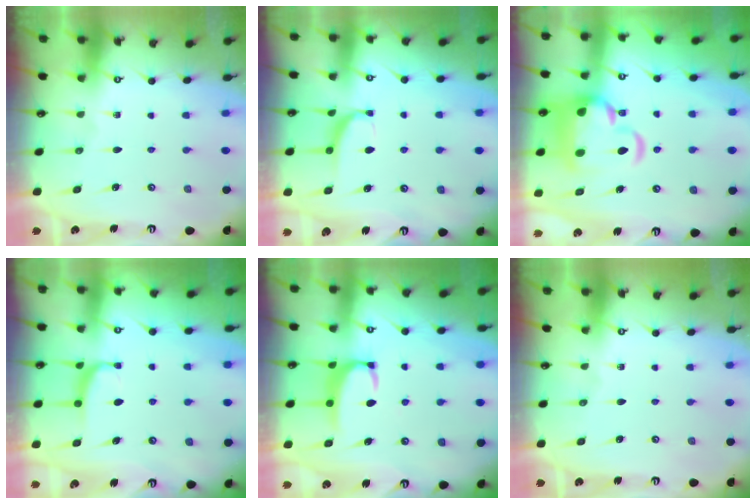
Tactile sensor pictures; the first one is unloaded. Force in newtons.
{"total": 1.8, "press": 1.7, "slide": 0.6}
{"total": 10.3, "press": 10.1, "slide": 2.1}
{"total": 1.6, "press": 1.5, "slide": 0.5}
{"total": 2.2, "press": 2.1, "slide": 0.6}
{"total": 0.0}